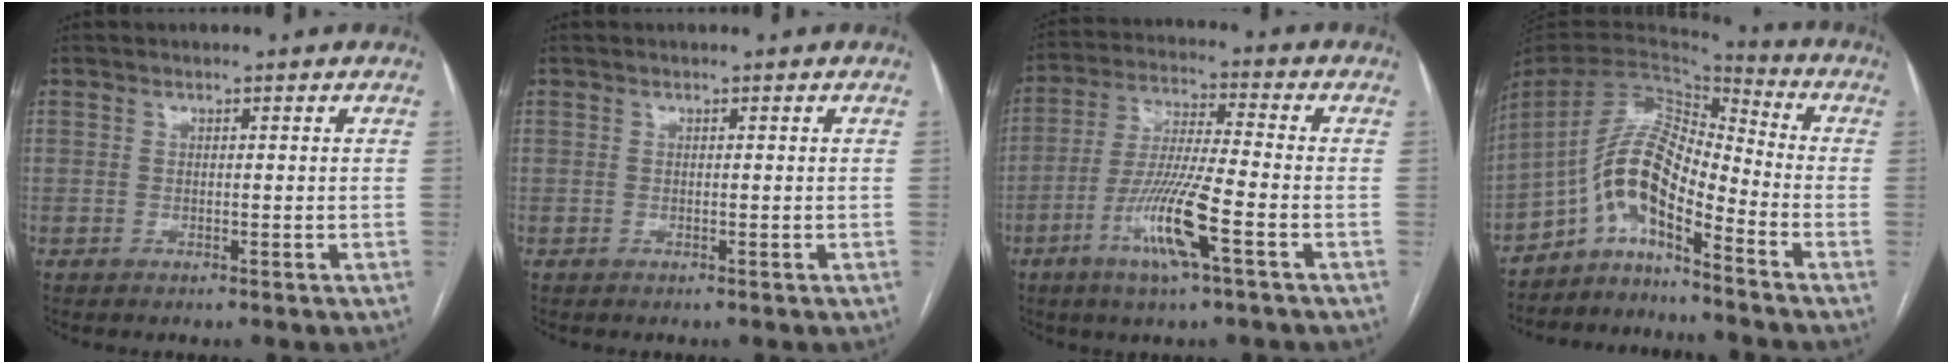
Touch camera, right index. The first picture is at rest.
{"total": 0.0}
{"total": 11.4, "force": [-4.9, 0.3, 10.3], "torque": [-0.204, -0.012, -0.096]}
{"total": 9.9, "force": [-6.1, 2.4, 7.5], "torque": [-0.146, 0.029, -0.110]}